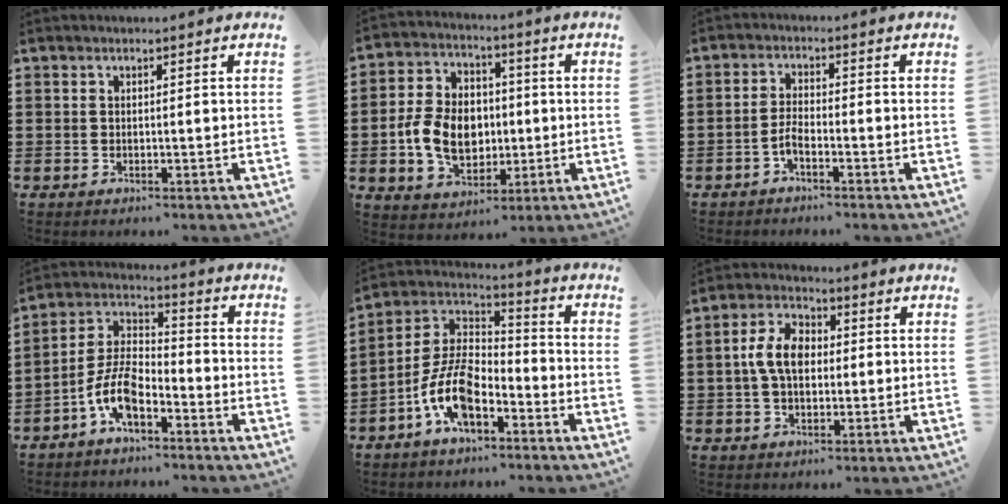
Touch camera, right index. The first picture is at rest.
{"total": 9.7, "force": [-0.8, 7.4, 6.2], "torque": [-0.126, 0.012, -0.016]}
{"total": 2.7, "force": [-1.6, 0.5, 2.1], "torque": [-0.056, -0.005, -0.035]}
{"total": 8.5, "force": [-4.8, 3.7, 5.9], "torque": [-0.151, -0.006, -0.099]}
{"total": 10.3, "force": [-5.5, 4.6, 7.4], "torque": [-0.181, -0.005, -0.111]}
{"total": 6.9, "force": [0.2, 4.3, 5.4], "torque": [-0.123, 0.013, -0.002]}